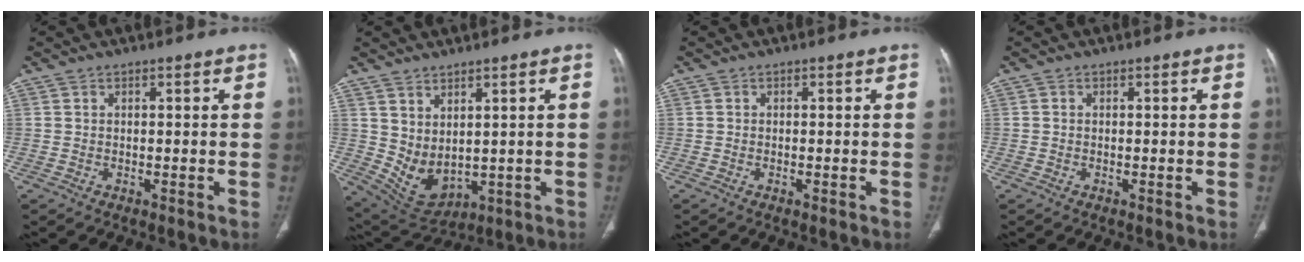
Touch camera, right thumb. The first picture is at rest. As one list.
[{"total": 7.4, "force": [2.0, 4.5, 5.5], "torque": [-0.085, -0.022, 0.069]}, {"total": 0.6, "force": [-0.4, 0.1, 0.5], "torque": [-0.011, -0.001, -0.006]}, {"total": 0.0}]